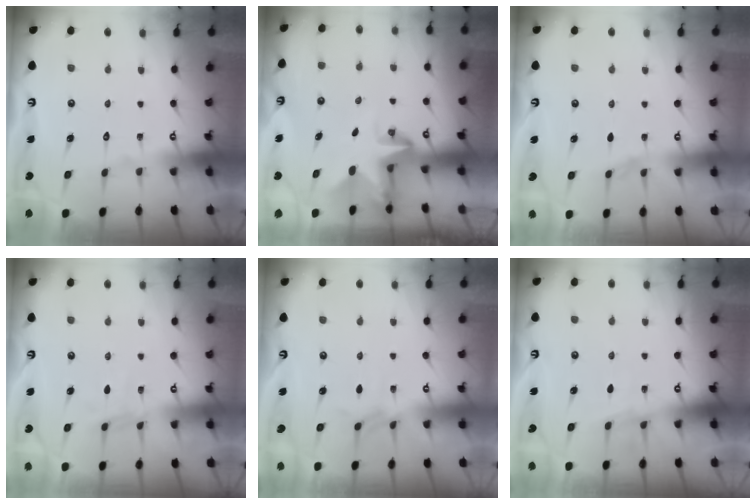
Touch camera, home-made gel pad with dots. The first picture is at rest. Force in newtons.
{"total": 3.0, "press": 3.0, "slide": 0.2}
{"total": 3.3, "press": 3.3, "slide": 0.4}
{"total": 3.9, "press": 3.9, "slide": 0.5}
{"total": 3.5, "press": 3.5, "slide": 0.5}
{"total": 3.6, "press": 3.5, "slide": 0.4}